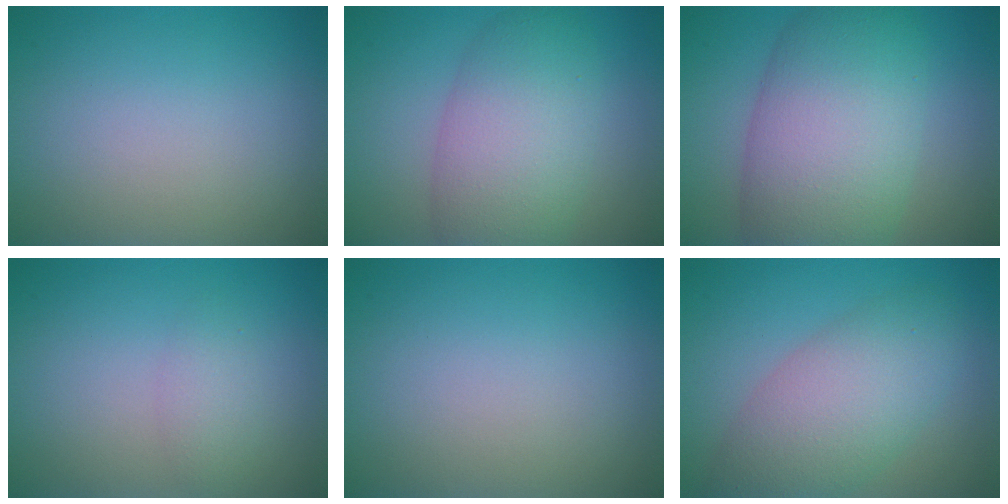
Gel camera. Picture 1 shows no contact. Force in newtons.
{"total": 7.3, "press": 7.3, "slide": 0.3}
{"total": 11.0, "press": 11.0, "slide": 0.4}
{"total": 1.6, "press": 1.5, "slide": 0.2}
{"total": 0.0}
{"total": 6.5, "press": 6.5, "slide": 0.2}